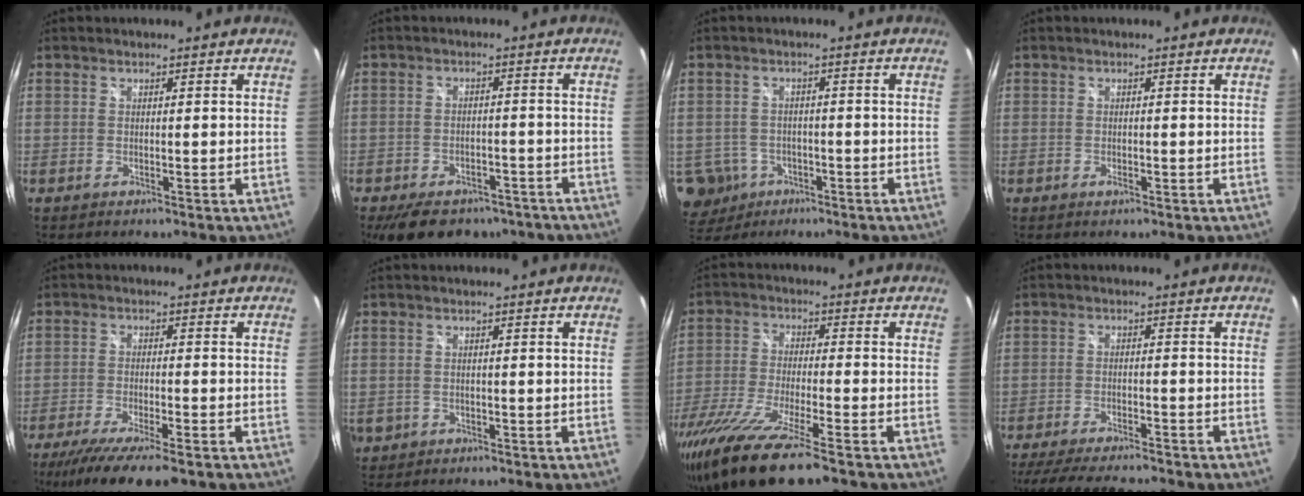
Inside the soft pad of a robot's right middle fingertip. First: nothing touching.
{"total": 14.0, "force": [-10.2, 7.4, 6.2], "torque": [-0.133, 0.004, -0.131]}
{"total": 8.2, "force": [-3.7, 6.9, 2.7], "torque": [-0.079, -0.002, -0.047]}
{"total": 0.8, "force": [-0.5, 0.5, 0.5], "torque": [-0.007, -0.001, -0.009]}
{"total": 13.5, "force": [-10.1, 2.8, 8.5], "torque": [-0.174, -0.047, -0.164]}
{"total": 3.4, "force": [-0.7, 3.1, 1.4], "torque": [-0.033, -0.004, -0.004]}
{"total": 18.7, "force": [-13.9, 2.3, 12.2], "torque": [-0.253, -0.065, -0.250]}
{"total": 14.7, "force": [-12.6, 2.6, 7.0], "torque": [-0.144, -0.024, -0.191]}